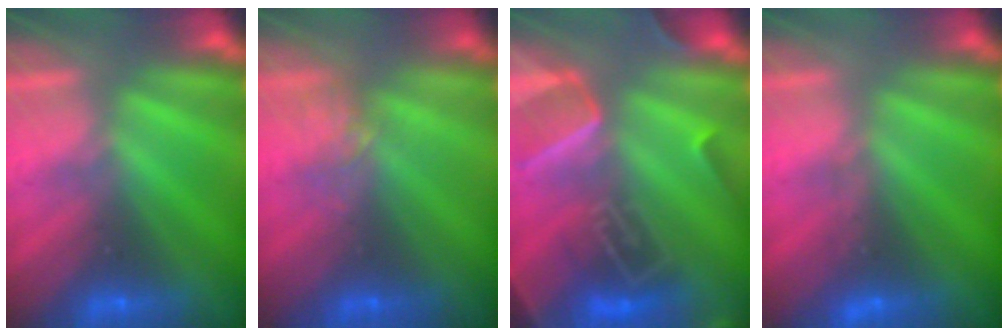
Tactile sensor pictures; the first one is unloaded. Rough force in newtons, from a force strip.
{"total": 4.4}
{"total": 6.8}
{"total": 3.0}